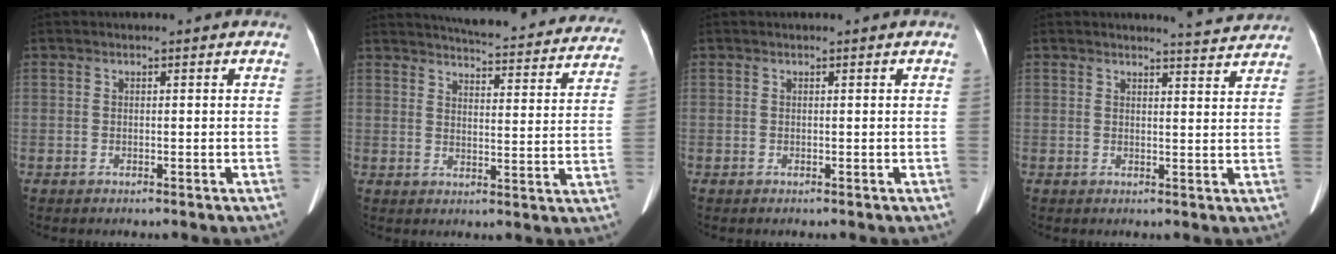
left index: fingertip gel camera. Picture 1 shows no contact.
{"total": 26.3, "force": [24.4, 4.5, 8.9], "torque": [-0.125, -0.049, 0.284]}
{"total": 0.0}
{"total": 4.6, "force": [4.6, 0.2, 0.5], "torque": [-0.014, -0.010, 0.045]}